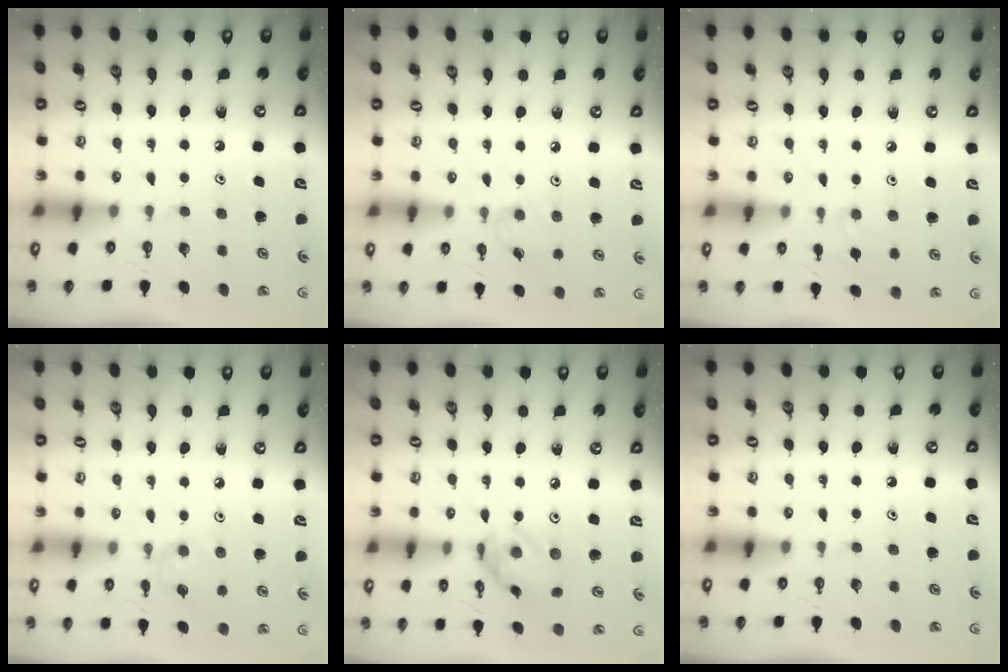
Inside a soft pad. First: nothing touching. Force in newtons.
{"total": 2.5, "press": 2.4, "slide": 0.4}
{"total": 4.7, "press": 4.7, "slide": 0.7}
{"total": 4.1, "press": 4.1, "slide": 0.5}
{"total": 10.3, "press": 10.3, "slide": 0.8}
{"total": 0.0}